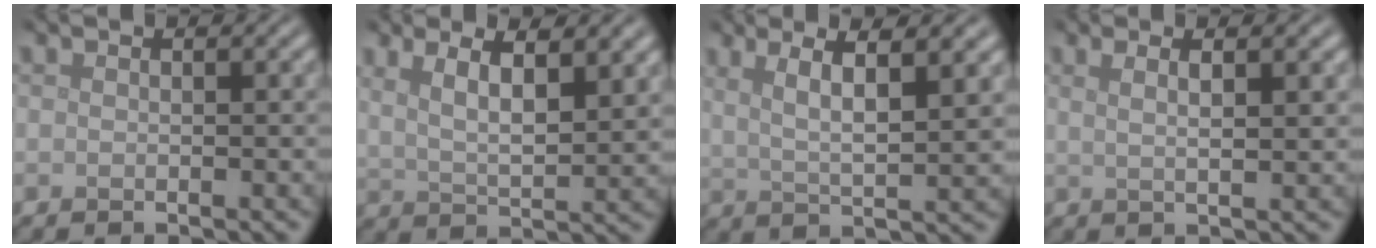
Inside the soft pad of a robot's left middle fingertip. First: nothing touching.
{"total": 5.5, "force": [2.8, 1.7, 4.4], "torque": [-0.077, 0.002, 0.044]}
{"total": 5.9, "force": [2.8, 1.2, 5.1], "torque": [-0.084, 0.003, 0.051]}
{"total": 4.0, "force": [1.8, 1.3, 3.3], "torque": [-0.029, 0.007, 0.007]}